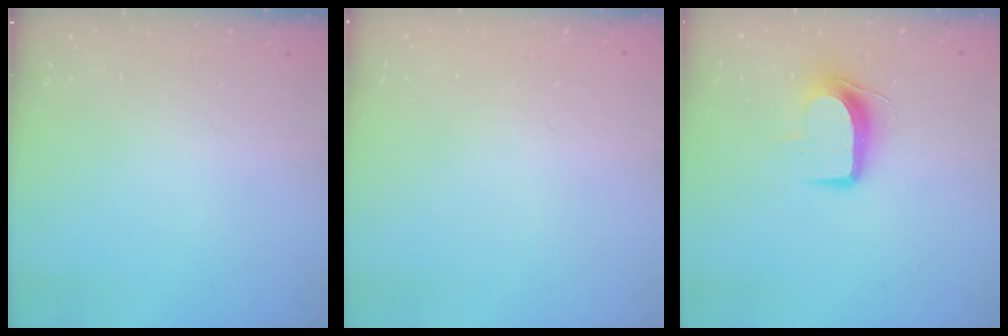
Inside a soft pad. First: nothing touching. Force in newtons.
{"total": 0.0}
{"total": 8.8, "press": 8.7, "slide": 1.0}